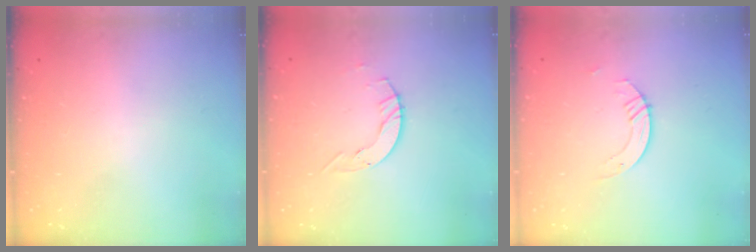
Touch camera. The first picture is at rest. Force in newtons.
{"total": 4.0, "press": 4.0, "slide": 0.5}
{"total": 2.8, "press": 2.8, "slide": 0.2}